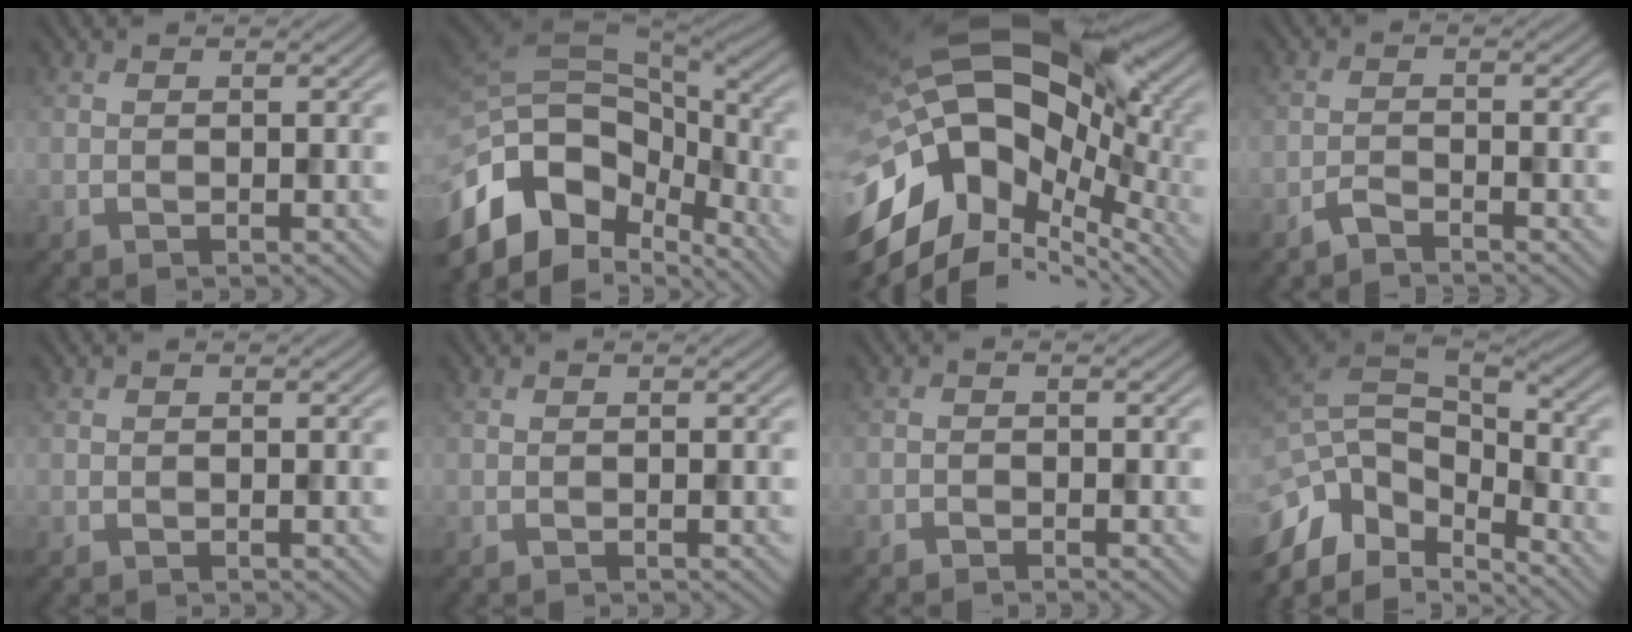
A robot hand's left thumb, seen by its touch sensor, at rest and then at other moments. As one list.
[{"total": 16.6, "force": [-6.8, 10.3, 11.2], "torque": [-0.264, -0.026, -0.093]}, {"total": 20.1, "force": [-5.4, 12.8, 14.6], "torque": [-0.291, -0.004, -0.086]}, {"total": 1.7, "force": [-1.6, 0.1, 0.7], "torque": [-0.013, 0.004, -0.039]}, {"total": 0.0}, {"total": 0.0}, {"total": 0.9, "force": [-0.8, 0.1, 0.1], "torque": [0.000, -0.001, -0.018]}, {"total": 12.8, "force": [-7.1, 6.3, 8.6], "torque": [-0.221, -0.003, -0.134]}]